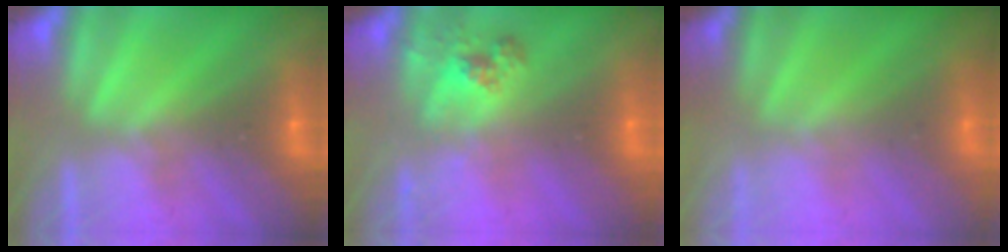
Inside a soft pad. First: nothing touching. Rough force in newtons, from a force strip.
{"total": 2.6}
{"total": 2.8}